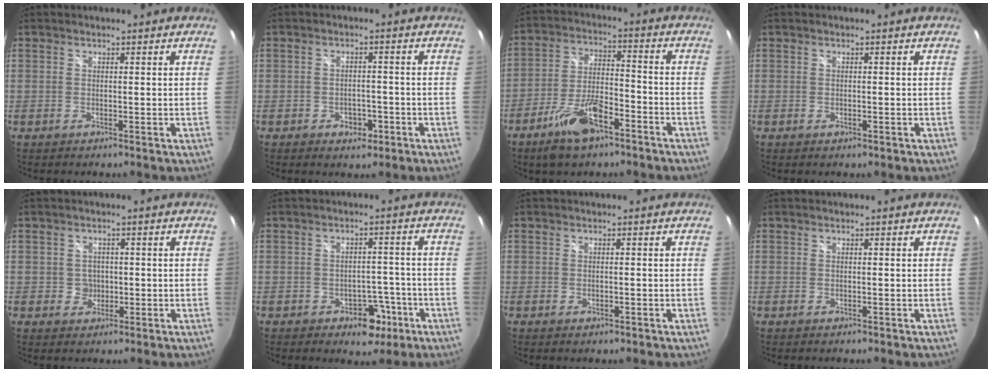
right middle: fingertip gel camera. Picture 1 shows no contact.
{"total": 4.0, "force": [-2.1, 2.8, 1.9], "torque": [-0.040, 0.001, -0.023]}
{"total": 11.2, "force": [-7.3, 4.1, 7.4], "torque": [-0.154, -0.002, -0.128]}
{"total": 0.5, "force": [-0.3, 0.4, 0.2], "torque": [-0.003, -0.003, -0.007]}
{"total": 2.8, "force": [-0.4, 2.7, 0.5], "torque": [-0.006, 0.003, -0.003]}
{"total": 5.8, "force": [-3.1, 4.1, 2.7], "torque": [-0.048, 0.013, -0.028]}
{"total": 1.2, "force": [-0.6, 0.8, 0.7], "torque": [-0.010, -0.004, -0.011]}
{"total": 0.0}